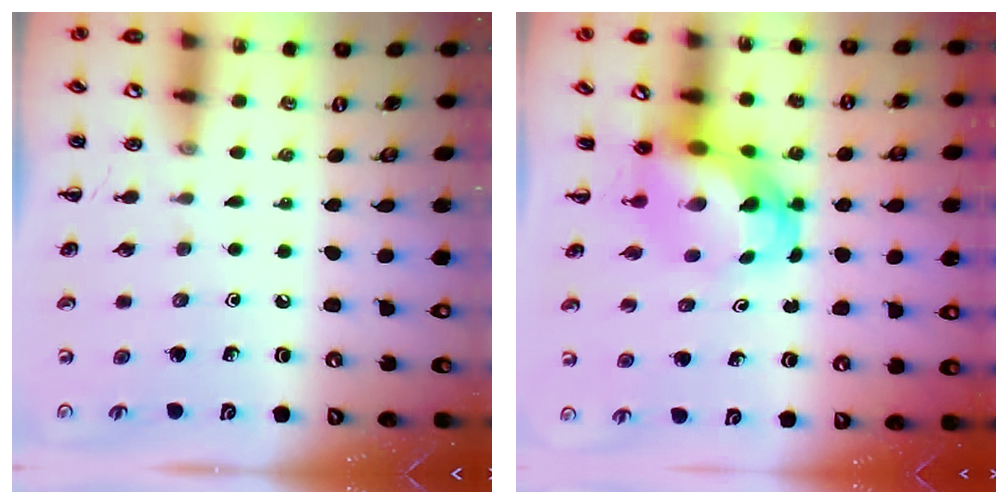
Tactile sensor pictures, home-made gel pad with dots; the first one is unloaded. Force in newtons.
{"total": 5.6, "press": 5.4, "slide": 1.3}